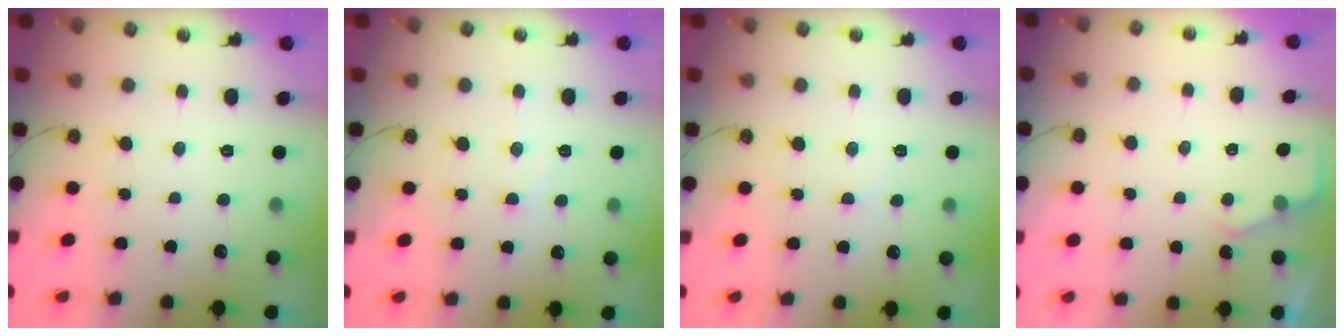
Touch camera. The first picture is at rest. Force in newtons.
{"total": 7.4, "press": 7.4, "slide": 0.8}
{"total": 6.5, "press": 6.4, "slide": 0.7}
{"total": 4.1, "press": 4.1, "slide": 0.6}